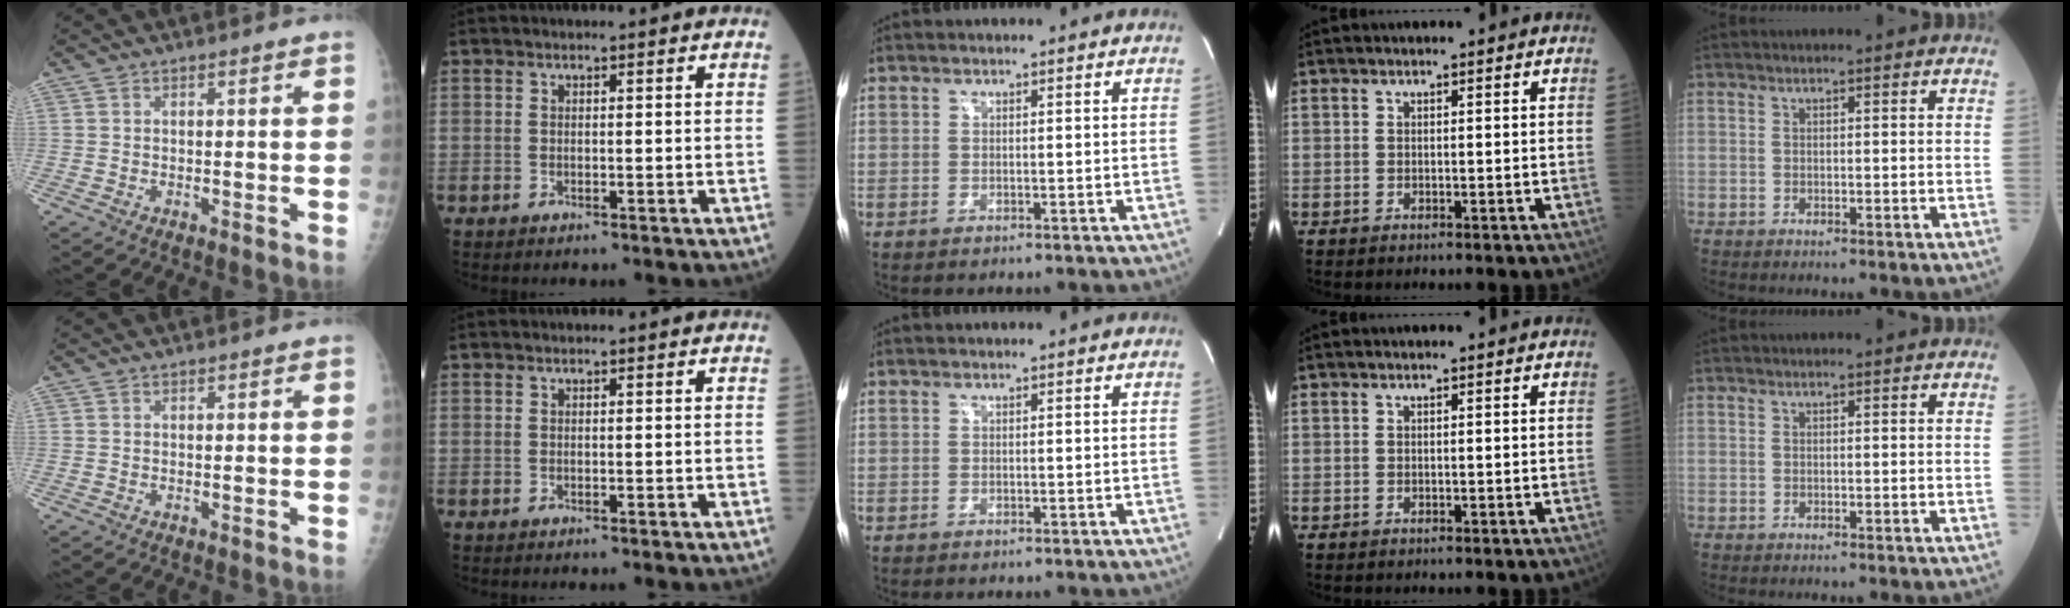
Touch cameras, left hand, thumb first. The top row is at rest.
{}